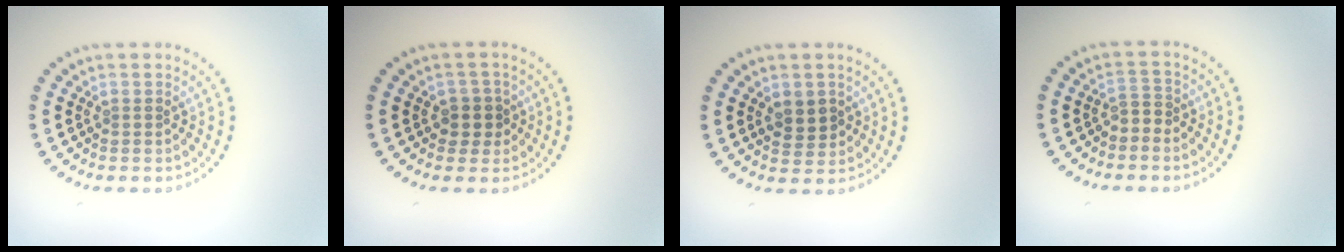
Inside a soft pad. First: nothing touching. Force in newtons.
{"total": 2.1, "press": 1.9, "slide": 1.1}
{"total": 2.4, "press": 2.3, "slide": 0.5}
{"total": 1.2, "press": 0.8, "slide": 0.8}